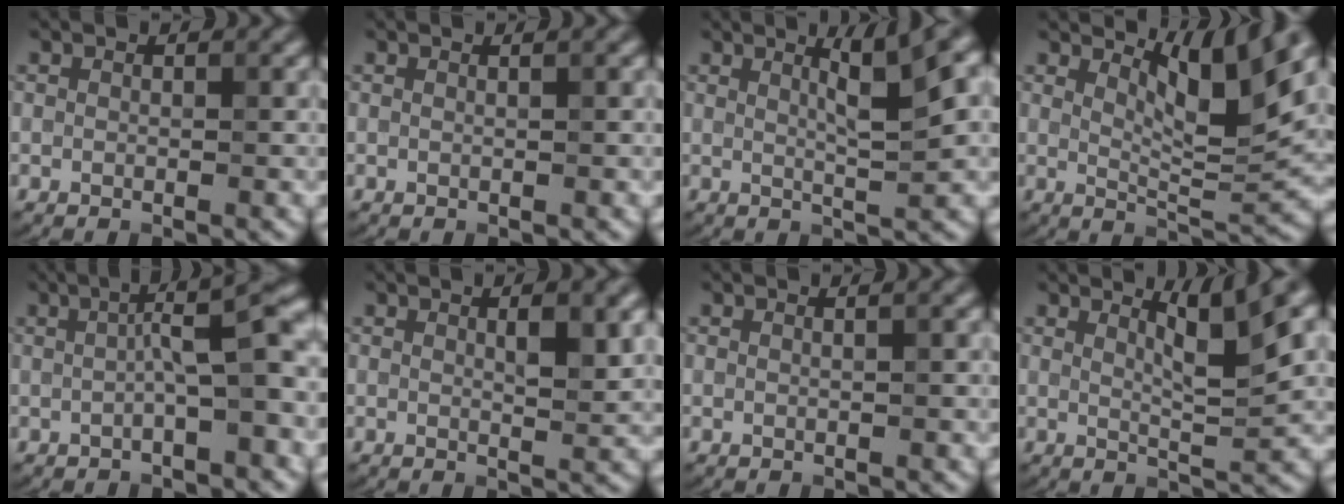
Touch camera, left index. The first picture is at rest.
{"total": 0.8, "force": [0.4, 0.3, 0.6], "torque": [-0.002, -0.001, -0.003]}
{"total": 5.4, "force": [2.2, 0.9, 4.8], "torque": [-0.064, 0.006, 0.033]}
{"total": 6.2, "force": [3.5, 1.2, 4.9], "torque": [-0.082, -0.007, 0.061]}
{"total": 5.3, "force": [0.2, 0.8, 5.3], "torque": [-0.078, 0.020, -0.006]}
{"total": 3.3, "force": [1.2, 0.8, 3.0], "torque": [-0.038, 0.001, 0.019]}
{"total": 1.1, "force": [0.5, 0.5, 0.9], "torque": [-0.005, 0.000, -0.005]}
{"total": 5.5, "force": [2.9, 0.8, 4.6], "torque": [-0.066, 0.003, 0.049]}